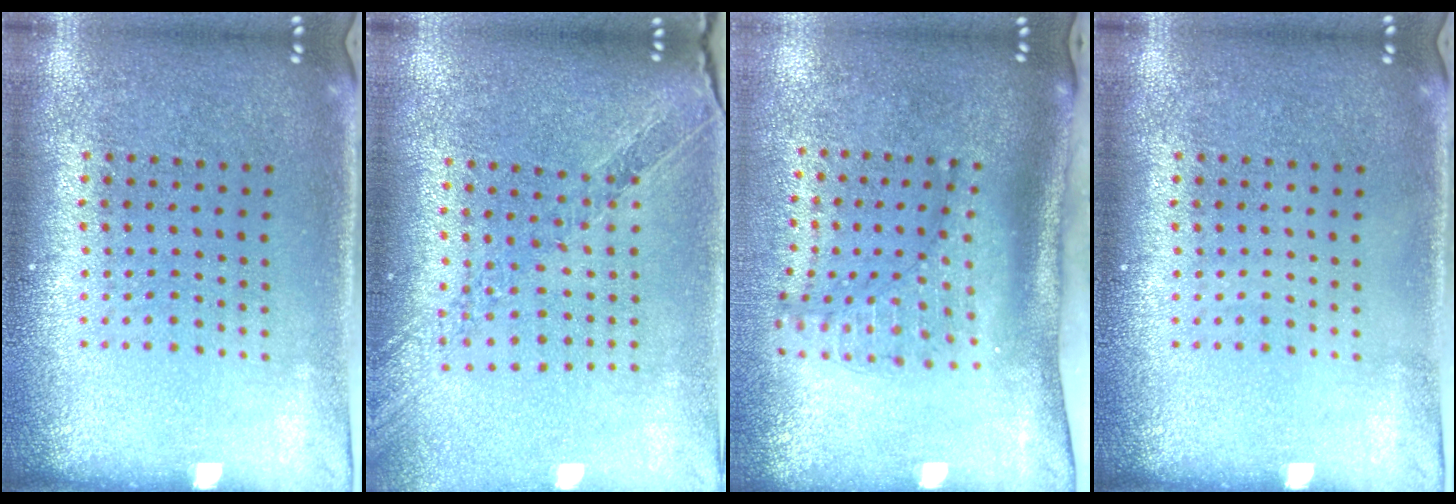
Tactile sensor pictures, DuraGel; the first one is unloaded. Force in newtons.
{"total": 1.1, "press": 1.1, "slide": 0.2}
{"total": 2.0, "press": 1.5, "slide": 1.3}
{"total": 0.0}